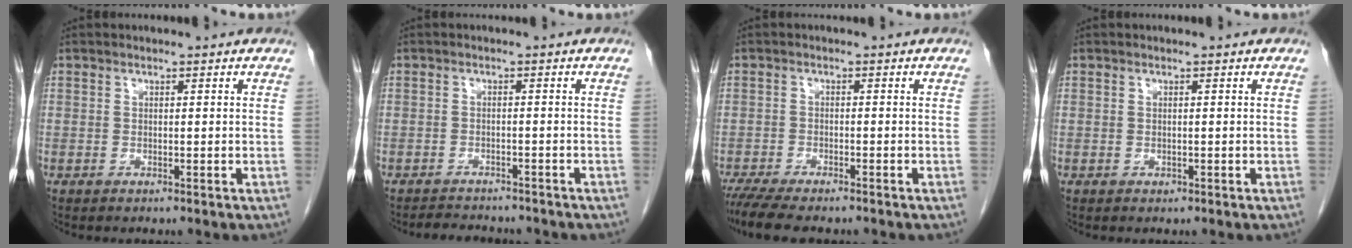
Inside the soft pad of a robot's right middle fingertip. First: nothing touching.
{"total": 6.3, "force": [-5.8, 1.7, 1.8], "torque": [-0.028, -0.002, -0.077]}
{"total": 8.4, "force": [-7.1, 1.5, 4.2], "torque": [-0.066, -0.015, -0.111]}
{"total": 0.0}